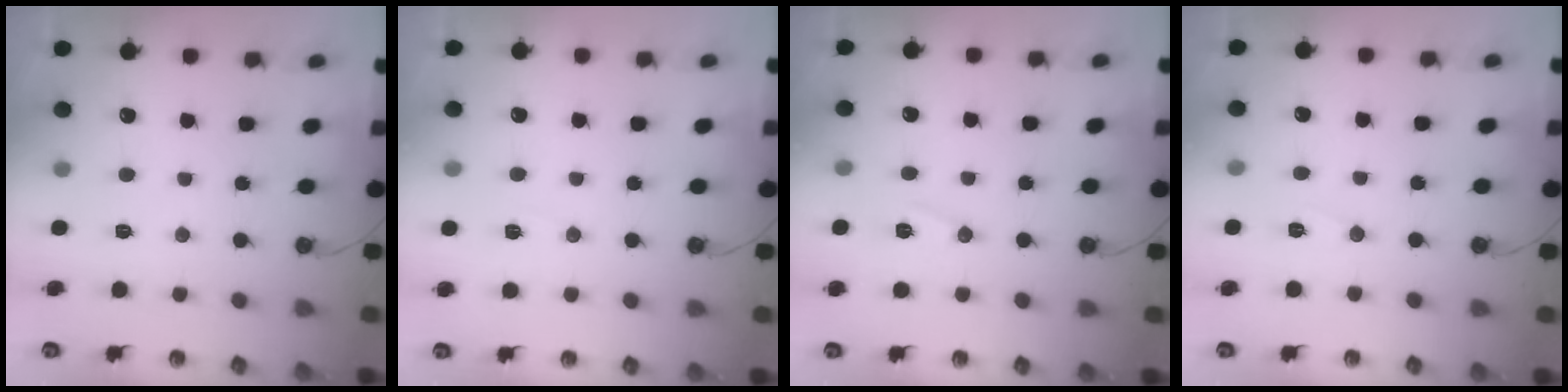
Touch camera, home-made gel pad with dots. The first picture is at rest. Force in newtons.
{"total": 2.7, "press": 2.3, "slide": 1.4}
{"total": 7.8, "press": 6.9, "slide": 3.6}
{"total": 5.5, "press": 3.3, "slide": 4.4}